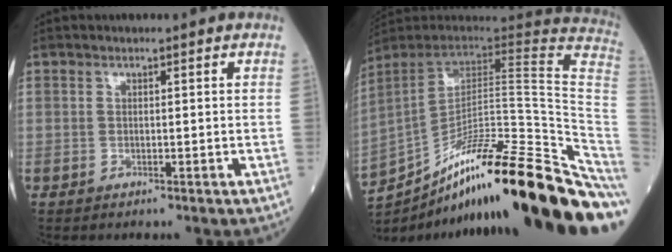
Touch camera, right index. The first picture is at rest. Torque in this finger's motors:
{"motor_torque": [-0.28, -1.45, 0.27, 0.17]}